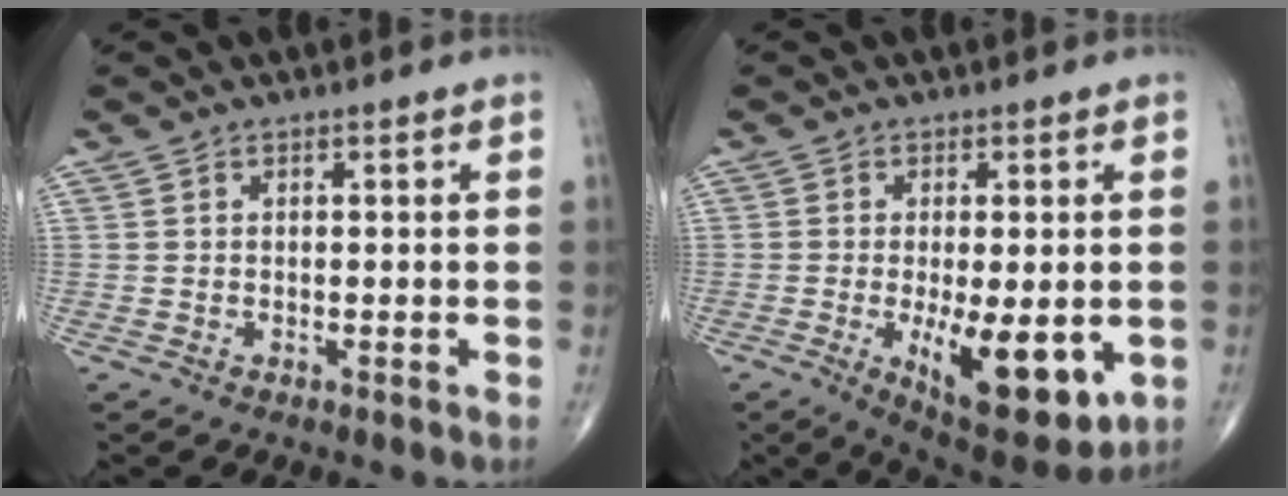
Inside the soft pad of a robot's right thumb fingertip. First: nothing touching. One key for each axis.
{"total": 14.0, "fx": -3.4, "fy": 5.6, "fz": 12.4, "tx": -0.172, "ty": -0.023, "tz": -0.035}